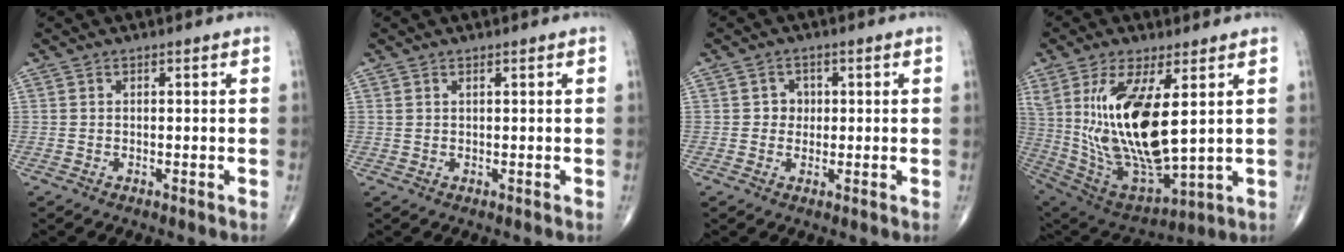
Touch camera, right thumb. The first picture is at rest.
{"total": 0.6, "force": [0.4, 0.2, 0.4], "torque": [-0.012, 0.006, 0.009]}
{"total": 2.6, "force": [0.3, 2.4, 1.0], "torque": [0.004, 0.005, 0.000]}
{"total": 22.1, "force": [4.0, 8.8, 19.8], "torque": [-0.392, -0.034, 0.096]}